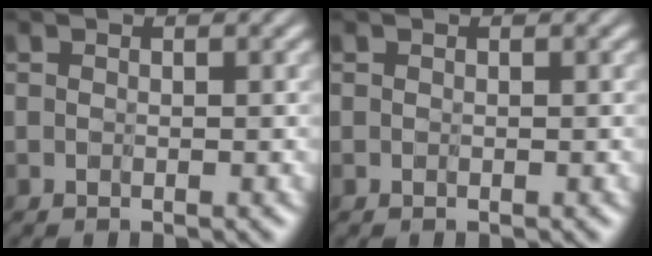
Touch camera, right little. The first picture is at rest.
{"total": 0.0}